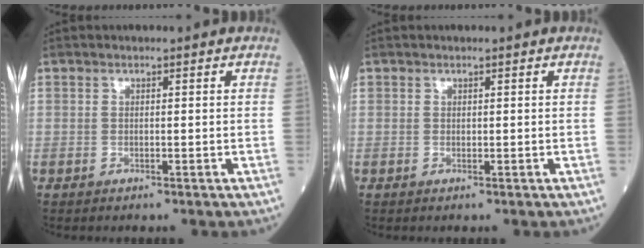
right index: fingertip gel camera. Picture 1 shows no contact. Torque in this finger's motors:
{"motor_torque": [-0.02, 0.02, 0.00, 0.01]}